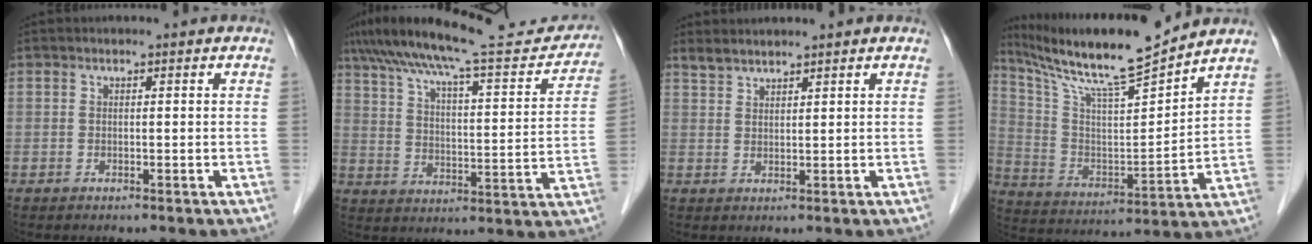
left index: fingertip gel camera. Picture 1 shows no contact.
{"total": 22.5, "force": [19.6, 3.2, 10.7], "torque": [-0.179, 0.009, 0.275]}
{"total": 2.2, "force": [2.2, 0.1, 0.3], "torque": [-0.011, 0.011, 0.047]}
{"total": 16.6, "force": [14.4, 0.0, 8.2], "torque": [-0.158, 0.006, 0.257]}